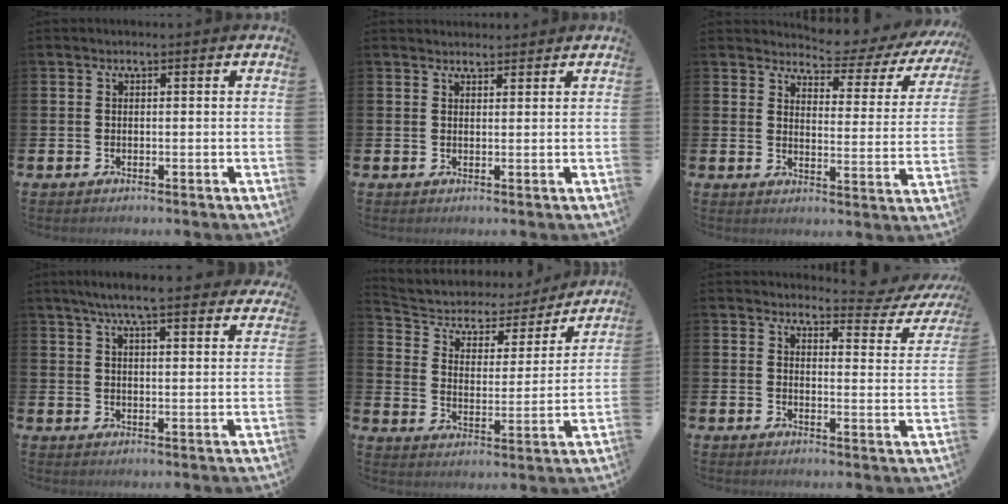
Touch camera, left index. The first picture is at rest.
{"total": 1.9, "force": [1.8, 0.6, -0.1], "torque": [0.014, -0.008, 0.031]}
{"total": 4.3, "force": [3.9, 1.3, 1.2], "torque": [-0.028, -0.042, 0.058]}
{"total": 6.6, "force": [6.0, 0.6, 2.6], "torque": [-0.053, -0.025, 0.104]}
{"total": 5.1, "force": [4.2, 2.7, 1.0], "torque": [-0.047, -0.033, 0.063]}
{"total": 3.2, "force": [2.9, 1.0, 0.8], "torque": [-0.006, -0.029, 0.042]}